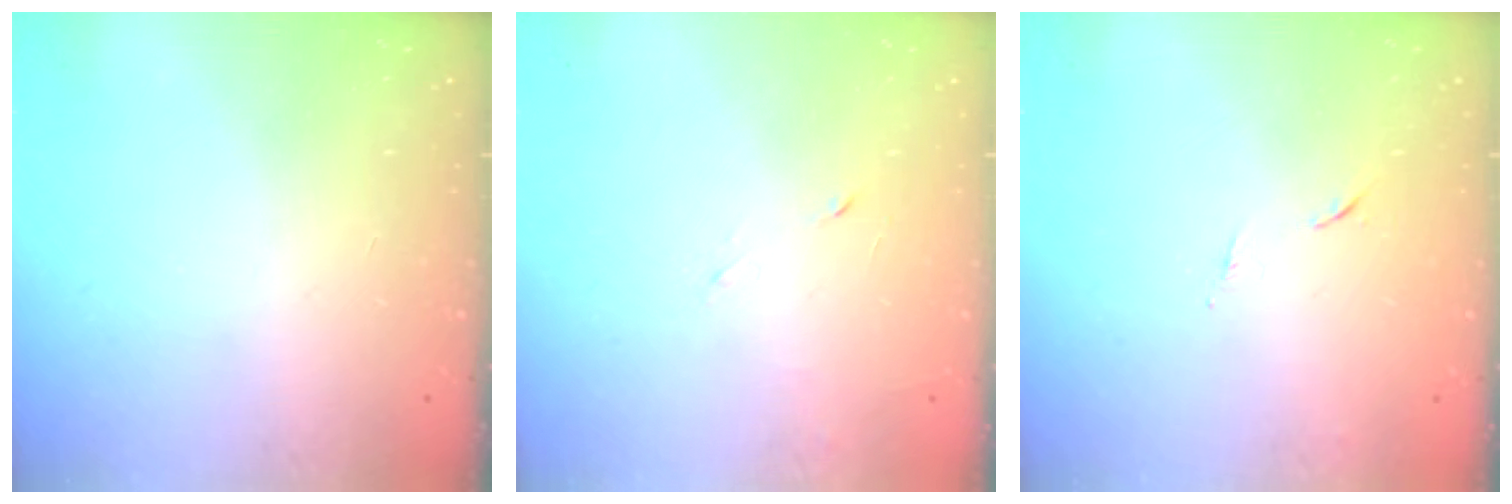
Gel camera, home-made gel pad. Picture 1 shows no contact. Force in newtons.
{"total": 3.8, "press": 3.7, "slide": 0.9}
{"total": 5.4, "press": 5.3, "slide": 0.7}